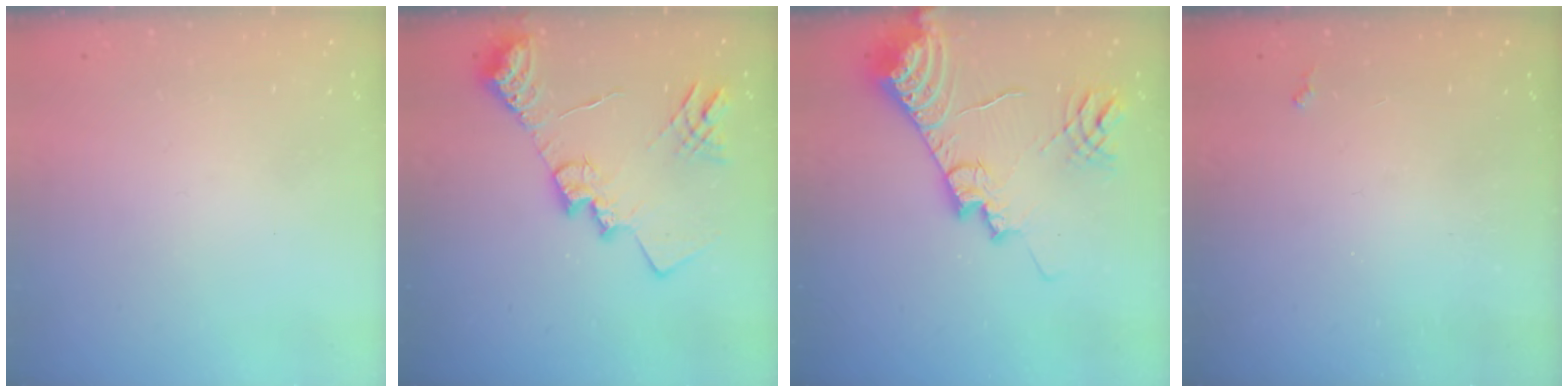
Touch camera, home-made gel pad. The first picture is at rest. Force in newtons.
{"total": 19.1, "press": 19.0, "slide": 1.6}
{"total": 18.3, "press": 18.1, "slide": 2.2}
{"total": 2.3, "press": 2.2, "slide": 0.4}